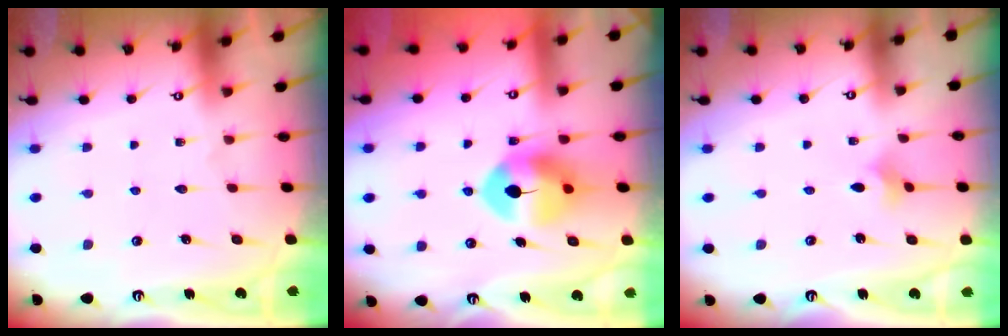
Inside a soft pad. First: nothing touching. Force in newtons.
{"total": 8.4, "press": 8.3, "slide": 1.4}
{"total": 1.9, "press": 1.8, "slide": 0.5}